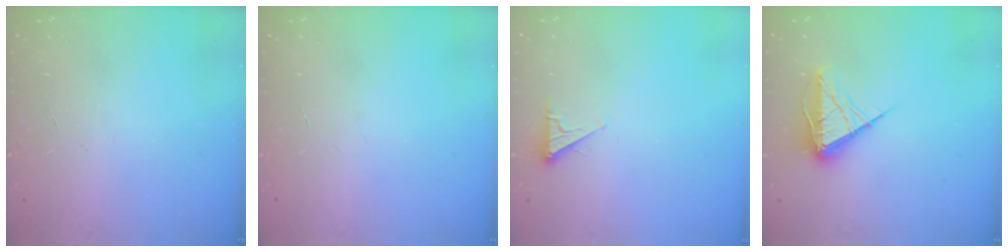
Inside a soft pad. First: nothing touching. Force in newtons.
{"total": 0.0}
{"total": 2.5, "press": 2.5, "slide": 0.5}
{"total": 13.2, "press": 13.1, "slide": 0.6}